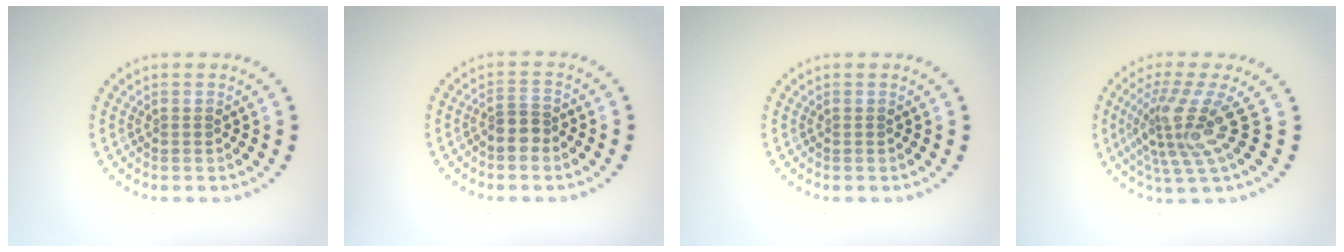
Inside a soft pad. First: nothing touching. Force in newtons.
{"total": 2.2, "press": 1.8, "slide": 1.2}
{"total": 0.0}
{"total": 4.4, "press": 2.9, "slide": 3.4}